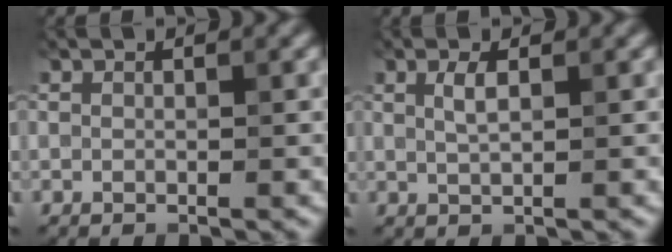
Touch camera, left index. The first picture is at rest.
{"total": 1.5, "force": [0.6, 0.3, 1.3], "torque": [-0.029, 0.004, 0.013]}